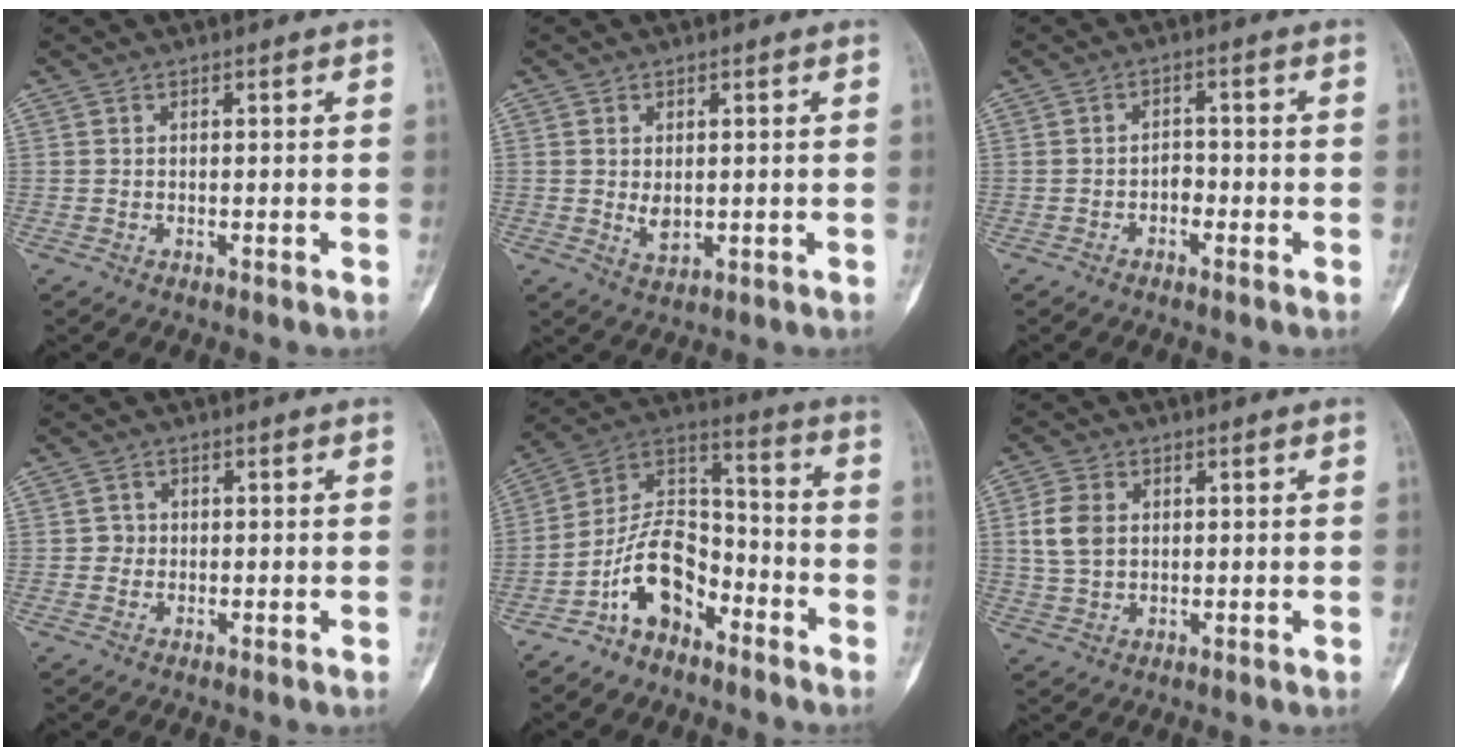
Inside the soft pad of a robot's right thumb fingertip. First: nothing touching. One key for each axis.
{"total": 3.1, "fx": 0.1, "fy": 2.0, "fz": 2.3, "tx": -0.028, "ty": -0.007, "tz": 0.009}
{"total": 2.4, "fx": -1.1, "fy": 1.6, "fz": 1.3, "tx": -0.006, "ty": 0.013, "tz": -0.024}
{"total": 1.5, "fx": -0.1, "fy": 1.4, "fz": 0.2, "tx": 0.007, "ty": 0.006, "tz": -0.005}
{"total": 13.0, "fx": -7.3, "fy": 7.7, "fz": 7.5, "tx": -0.118, "ty": 0.086, "tz": -0.145}
{"total": 6.4, "fx": 1.1, "fy": 4.7, "fz": 4.2, "tx": -0.079, "ty": 0.002, "tz": 0.021}